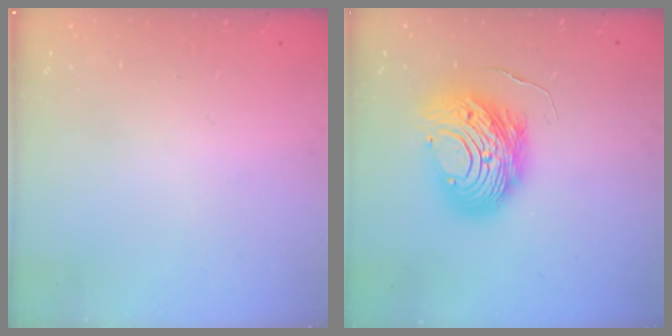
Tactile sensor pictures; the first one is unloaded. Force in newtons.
{"total": 15.5, "press": 15.4, "slide": 1.3}